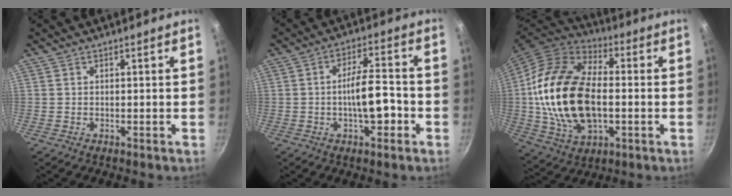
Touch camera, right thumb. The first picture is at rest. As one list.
[{"total": 8.9, "force": [-2.3, 3.3, 7.9], "torque": [-0.111, 0.026, -0.041]}, {"total": 23.6, "force": [-0.7, 14.3, 18.8], "torque": [-0.352, 0.017, -0.012]}]